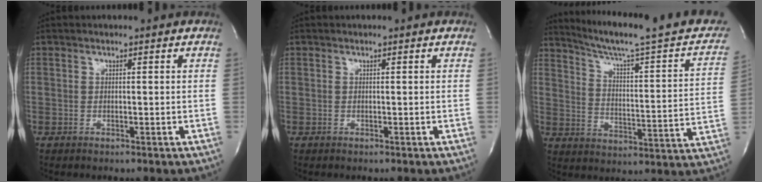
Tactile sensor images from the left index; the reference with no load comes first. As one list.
[{"total": 0.0}, {"total": 21.9, "force": [18.4, 1.9, 11.6], "torque": [-0.162, -0.022, 0.238]}]